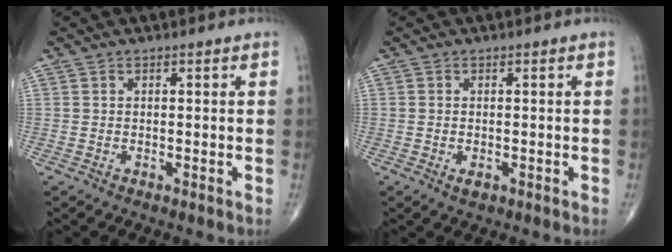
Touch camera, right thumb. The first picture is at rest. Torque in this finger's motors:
{"motor_torque": [-0.21, 0.03, -0.32, -0.28, 0.00]}